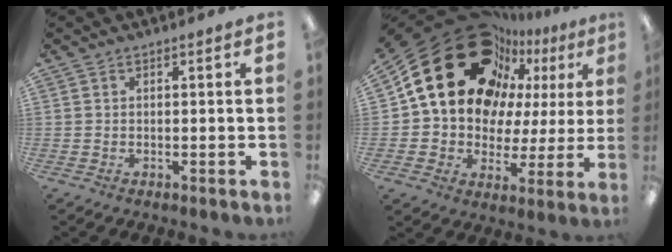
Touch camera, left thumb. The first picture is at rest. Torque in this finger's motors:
{"motor_torque": [0.90, 4.11, 2.25, -0.52, 0.24]}